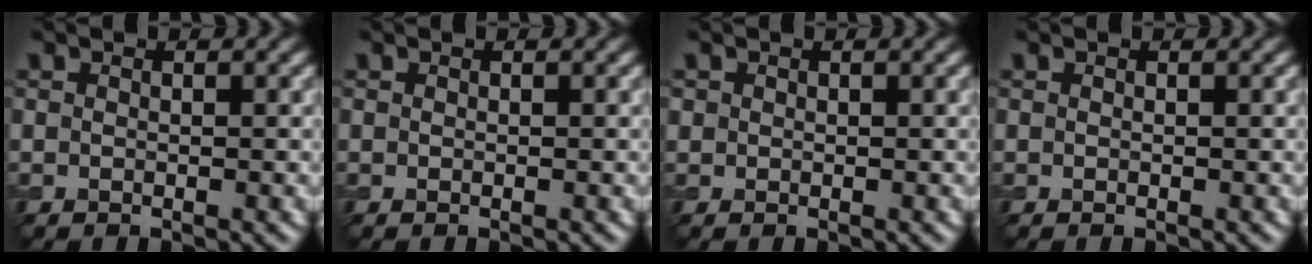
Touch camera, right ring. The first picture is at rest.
{"total": 0.0}
{"total": 0.5, "force": [0.2, 0.5, 0.0], "torque": [0.006, 0.000, 0.002]}
{"total": 0.0}